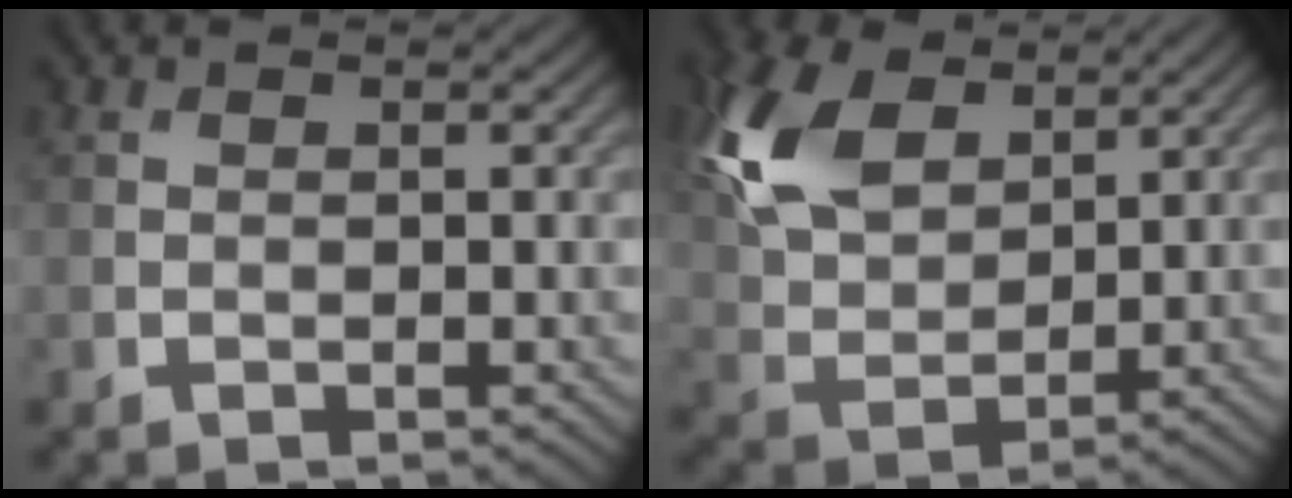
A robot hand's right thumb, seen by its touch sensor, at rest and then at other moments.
{"total": 11.3, "force": [5.2, 6.7, 7.5], "torque": [-0.204, 0.020, 0.106]}